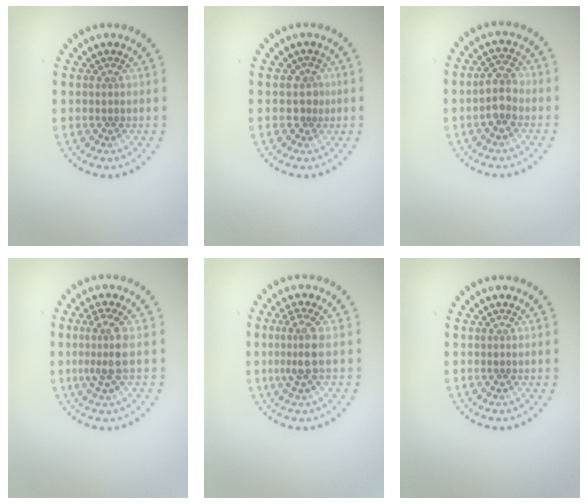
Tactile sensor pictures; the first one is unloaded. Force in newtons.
{"total": 1.4, "press": 1.1, "slide": 0.8}
{"total": 2.5, "press": 2.4, "slide": 0.6}
{"total": 2.7, "press": 2.0, "slide": 1.8}
{"total": 2.4, "press": 2.0, "slide": 1.4}
{"total": 0.0}